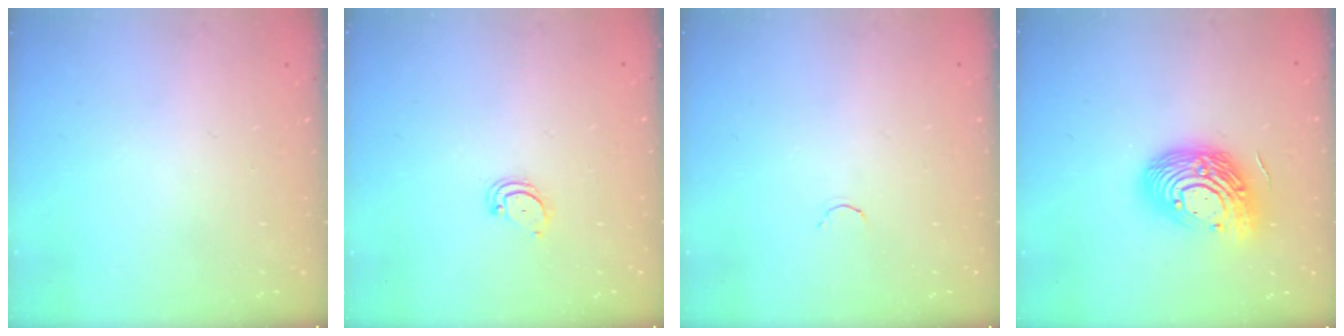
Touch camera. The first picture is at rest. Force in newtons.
{"total": 3.8, "press": 3.8, "slide": 0.3}
{"total": 1.8, "press": 1.7, "slide": 0.4}
{"total": 17.0, "press": 16.9, "slide": 1.3}